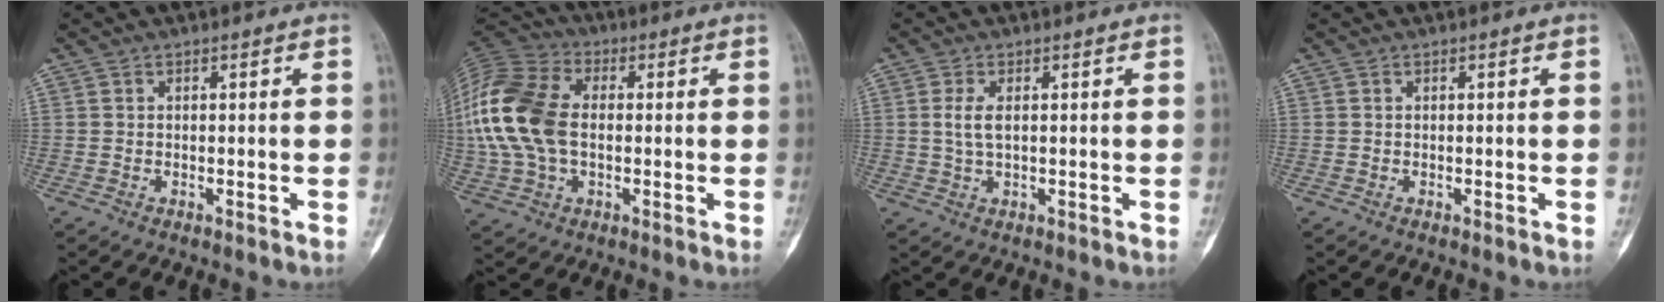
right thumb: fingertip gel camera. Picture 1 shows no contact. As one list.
[{"total": 18.8, "force": [0.2, 12.1, 14.4], "torque": [-0.323, 0.018, 0.003]}, {"total": 3.3, "force": [0.4, 1.4, 2.9], "torque": [-0.063, 0.000, 0.009]}, {"total": 0.0}]